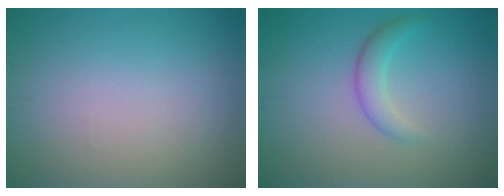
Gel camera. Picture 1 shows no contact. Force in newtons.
{"total": 2.1, "press": 2.1, "slide": 0.1}